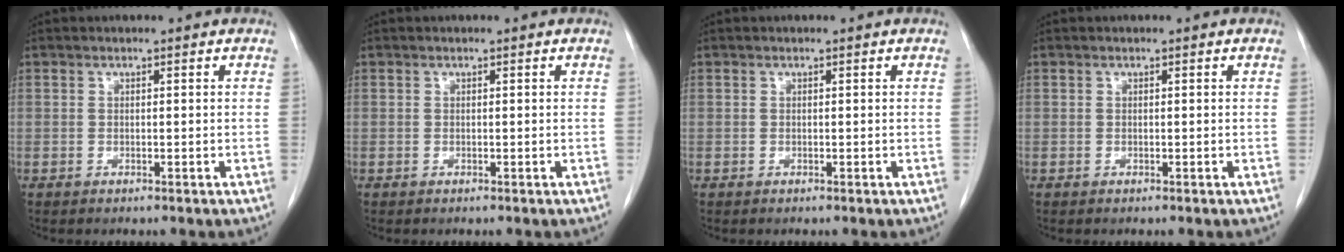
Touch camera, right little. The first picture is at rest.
{"total": 0.0}
{"total": 0.0}
{"total": 0.0}